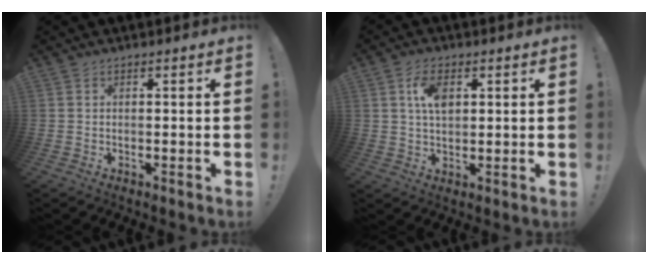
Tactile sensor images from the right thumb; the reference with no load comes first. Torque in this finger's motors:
{"motor_torque": [-0.32, 0.37, 0.78, -0.08, 0.03]}